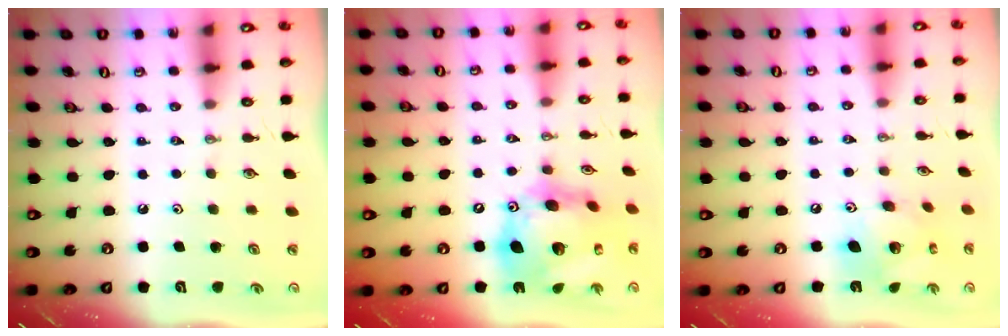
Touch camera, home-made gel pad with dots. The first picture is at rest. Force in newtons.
{"total": 22.0, "press": 21.8, "slide": 2.5}
{"total": 13.4, "press": 13.4, "slide": 1.4}